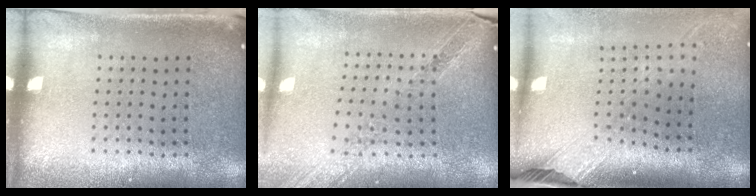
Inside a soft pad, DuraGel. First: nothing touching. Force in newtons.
{"total": 1.1, "press": 1.1, "slide": 0.2}
{"total": 2.5, "press": 1.9, "slide": 1.7}